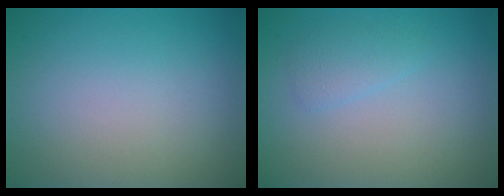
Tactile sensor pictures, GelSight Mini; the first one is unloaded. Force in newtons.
{"total": 1.4, "press": 1.4, "slide": 0.1}